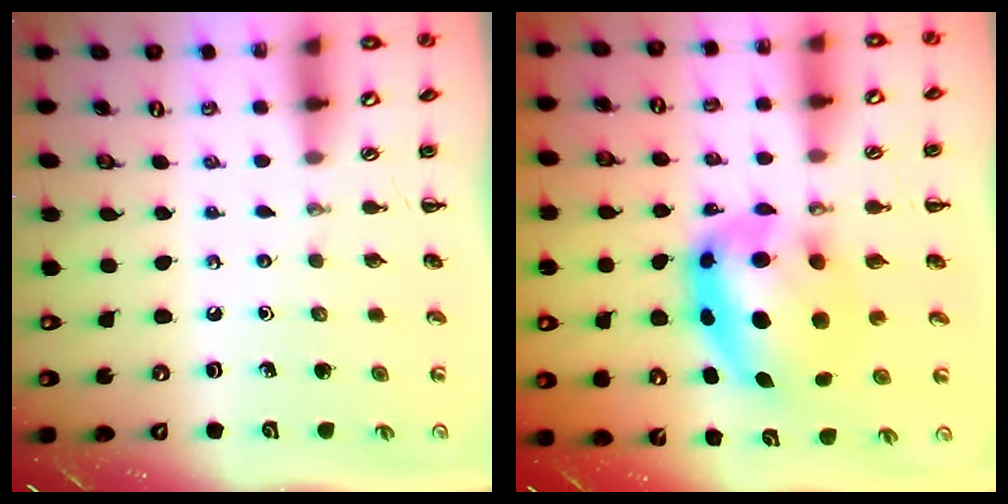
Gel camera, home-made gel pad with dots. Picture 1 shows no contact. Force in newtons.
{"total": 11.0, "press": 10.7, "slide": 2.7}